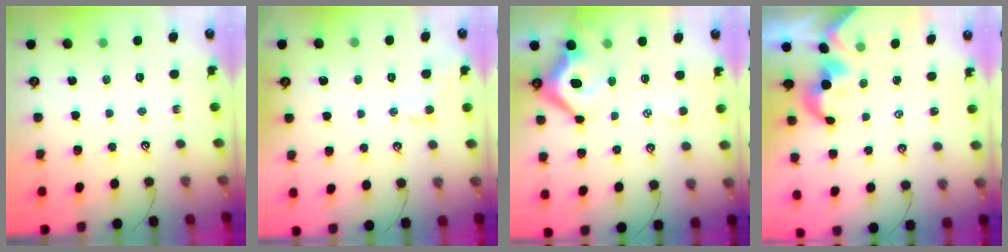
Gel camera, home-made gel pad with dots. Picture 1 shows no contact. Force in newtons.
{"total": 1.9, "press": 1.8, "slide": 0.5}
{"total": 7.1, "press": 6.9, "slide": 1.5}
{"total": 2.2, "press": 2.2, "slide": 0.4}